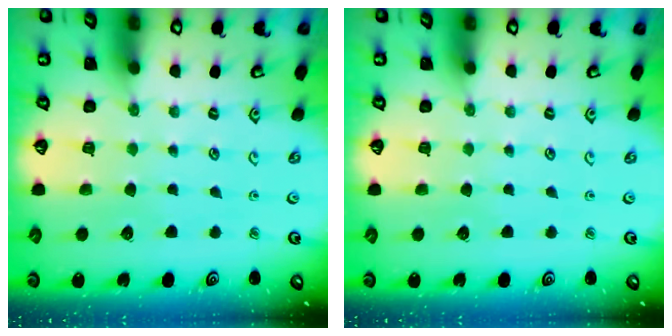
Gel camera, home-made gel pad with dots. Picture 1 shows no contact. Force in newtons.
{"total": 0.0}